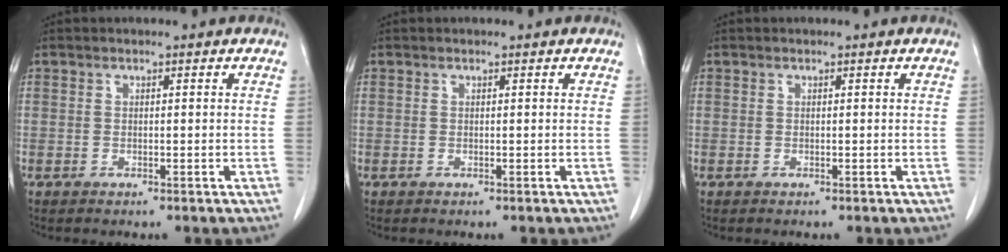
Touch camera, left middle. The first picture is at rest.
{"total": 0.0}
{"total": 0.0}